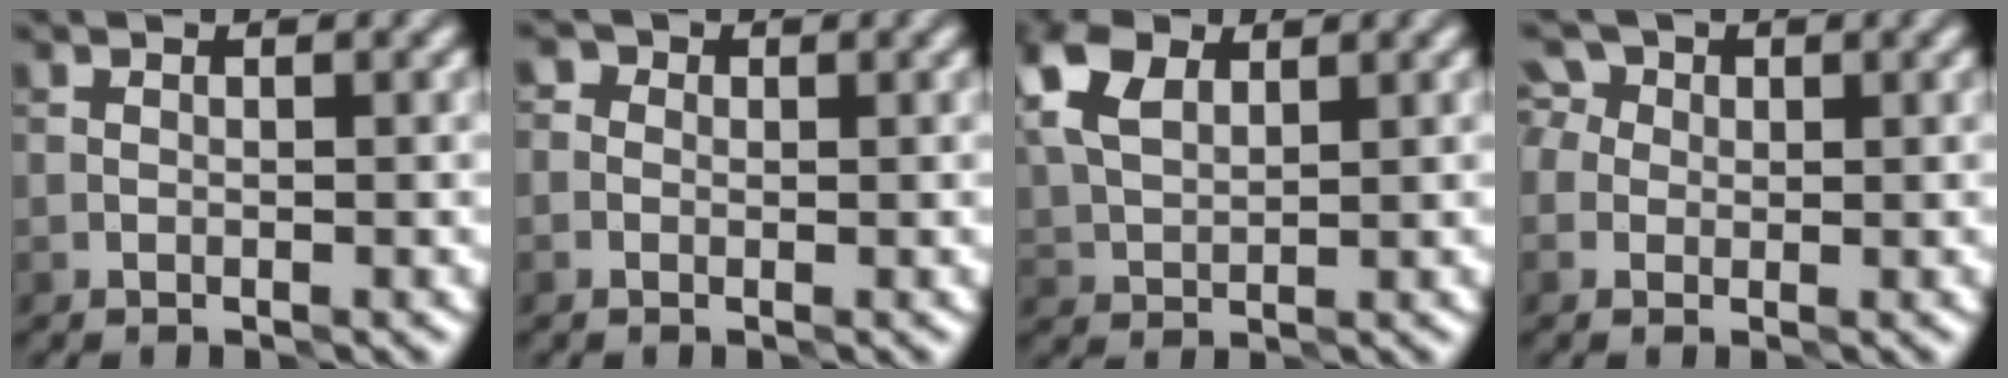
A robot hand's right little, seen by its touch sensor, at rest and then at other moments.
{"total": 1.4, "force": [0.3, 1.3, 0.5], "torque": [0.003, 0.001, -0.012]}
{"total": 5.5, "force": [2.8, 3.2, 3.5], "torque": [-0.092, 0.015, 0.053]}
{"total": 2.8, "force": [1.0, 2.4, 1.0], "torque": [0.001, 0.016, -0.005]}